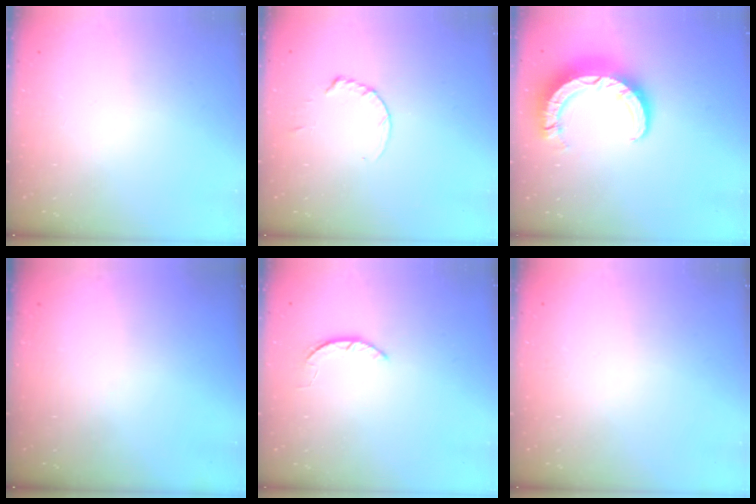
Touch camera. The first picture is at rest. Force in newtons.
{"total": 1.8, "press": 1.7, "slide": 0.2}
{"total": 9.9, "press": 9.8, "slide": 1.0}
{"total": 0.0}
{"total": 1.6, "press": 1.6, "slide": 0.3}
{"total": 2.6, "press": 2.6, "slide": 0.2}